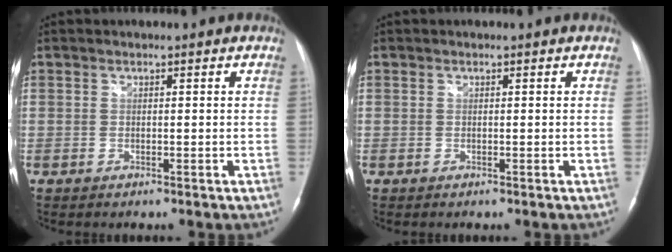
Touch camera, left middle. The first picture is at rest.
{"total": 0.0}